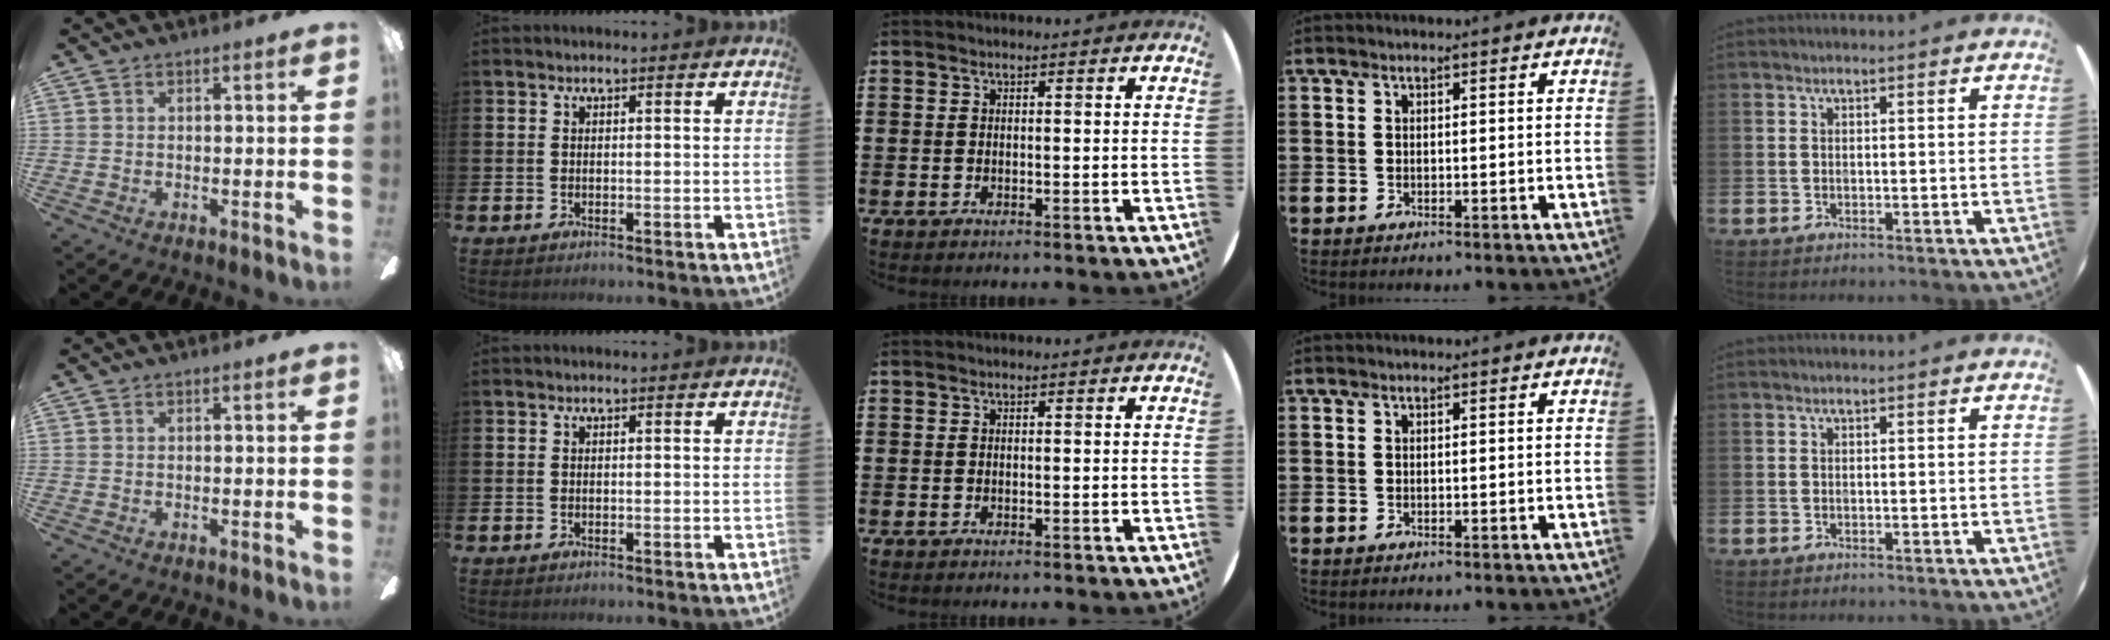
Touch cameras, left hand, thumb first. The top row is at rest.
{}